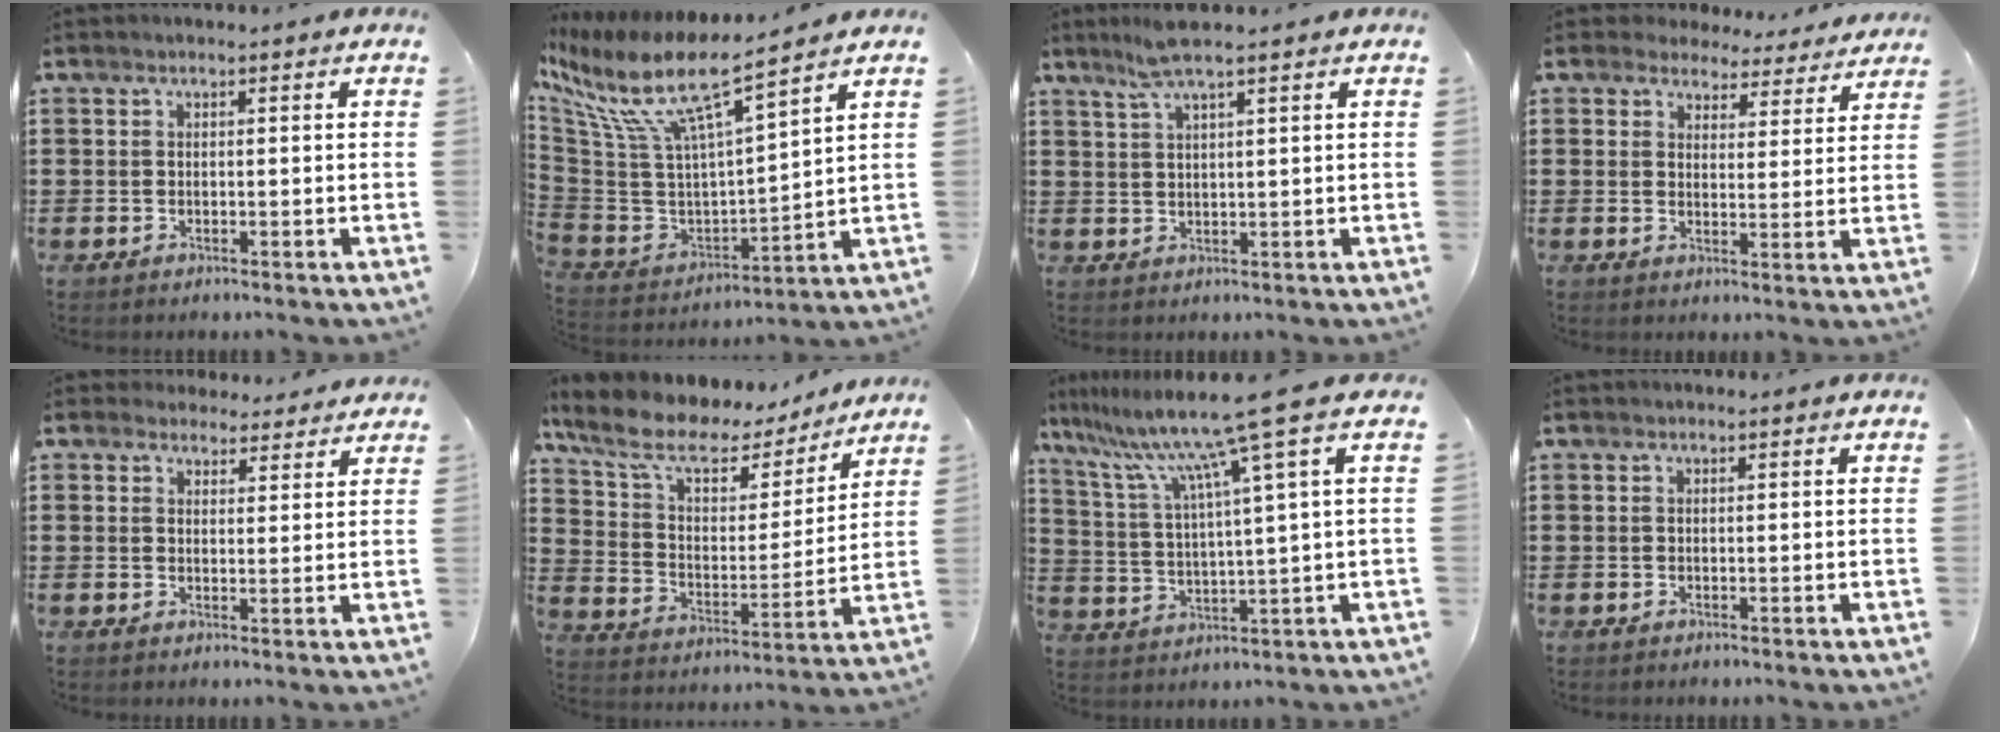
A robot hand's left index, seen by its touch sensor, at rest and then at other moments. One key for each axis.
{"total": 11.4, "fx": 6.9, "fy": 2.4, "fz": 8.8, "tx": -0.194, "ty": -0.046, "tz": 0.113}
{"total": 4.6, "fx": 3.2, "fy": 0.0, "fz": 3.3, "tx": -0.072, "ty": 0.001, "tz": 0.059}
{"total": 4.0, "fx": 3.8, "fy": 1.3, "fz": 0.4, "tx": -0.019, "ty": -0.018, "tz": 0.065}
{"total": 3.4, "fx": 3.1, "fy": 1.4, "fz": 0.2, "tx": -0.009, "ty": -0.004, "tz": 0.058}
{"total": 10.2, "fx": 7.2, "fy": 4.9, "fz": 5.3, "tx": -0.134, "ty": -0.028, "tz": 0.126}
{"total": 11.0, "fx": 7.0, "fy": -1.3, "fz": 8.4, "tx": -0.187, "ty": -0.034, "tz": 0.106}
{"total": 0.0}